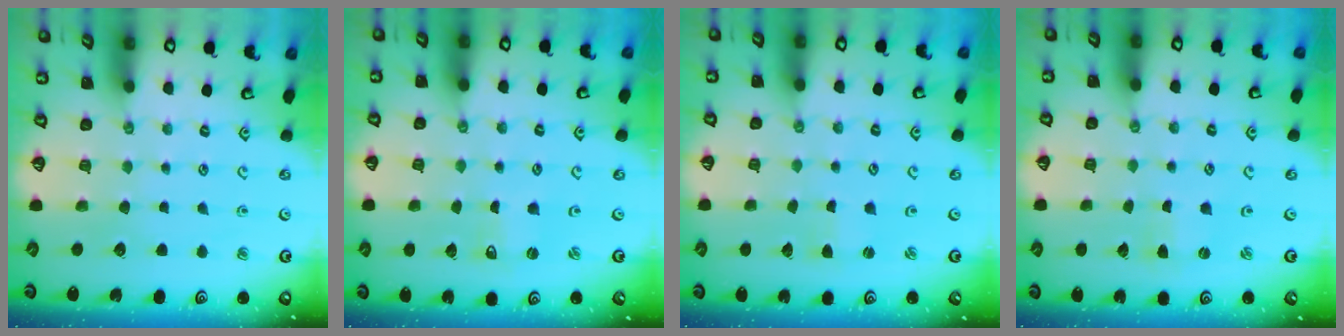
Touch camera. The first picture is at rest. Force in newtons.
{"total": 0.6, "press": 0.6, "slide": 0.1}
{"total": 1.4, "press": 1.3, "slide": 0.3}
{"total": 1.9, "press": 1.9, "slide": 0.2}